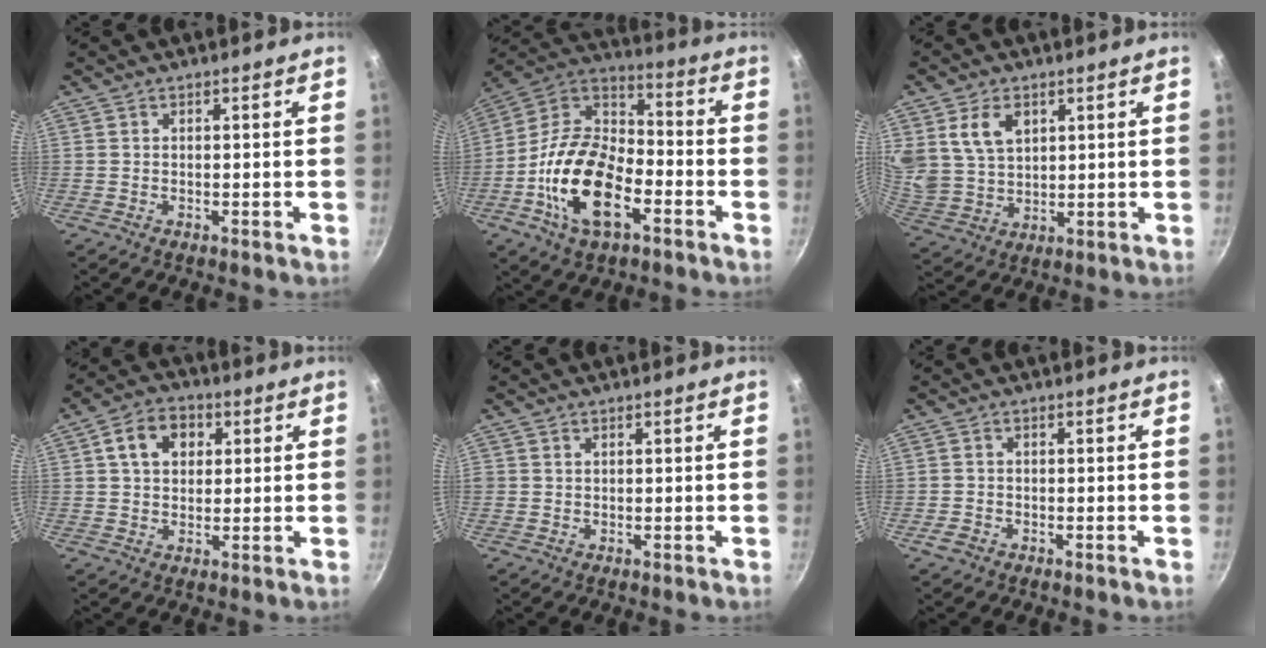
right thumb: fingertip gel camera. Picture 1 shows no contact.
{"total": 19.8, "force": [-7.2, 10.9, 14.9], "torque": [-0.260, 0.043, -0.152]}
{"total": 9.8, "force": [3.9, 6.9, 5.8], "torque": [-0.094, -0.020, 0.086]}
{"total": 8.5, "force": [2.5, 6.4, 5.0], "torque": [-0.060, 0.008, 0.032]}
{"total": 0.8, "force": [0.2, 0.7, 0.1], "torque": [0.003, 0.003, 0.002]}
{"total": 2.3, "force": [-1.3, 1.7, 0.9], "torque": [-0.017, 0.009, -0.023]}